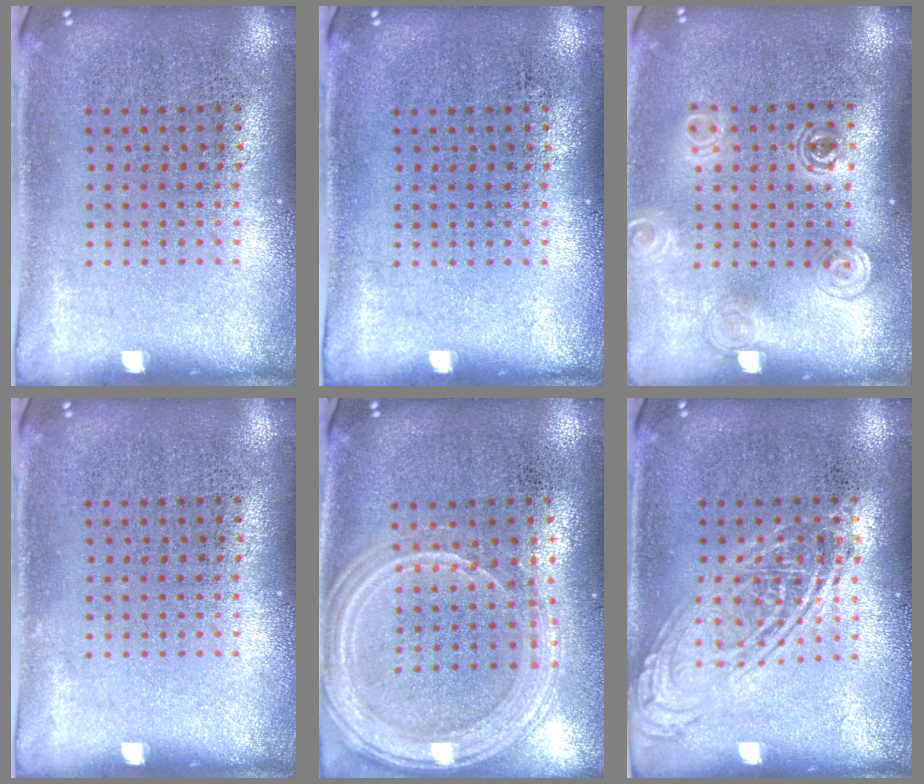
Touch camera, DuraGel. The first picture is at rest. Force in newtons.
{"total": 0.0}
{"total": 1.4, "press": 1.2, "slide": 0.7}
{"total": 0.0}
{"total": 1.5, "press": 1.4, "slide": 0.3}
{"total": 2.6, "press": 2.6, "slide": 0.4}